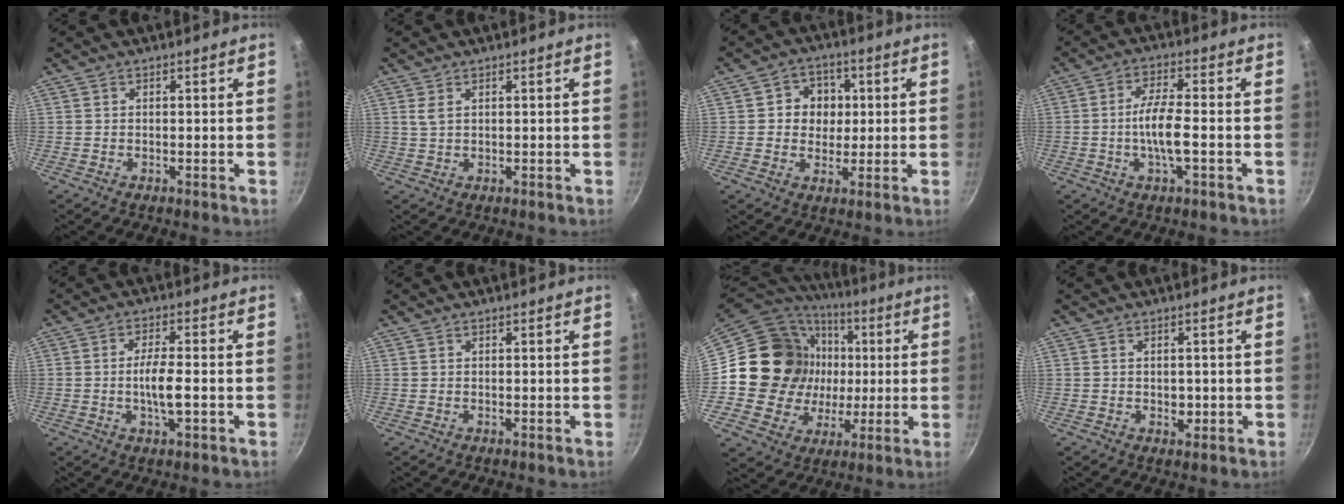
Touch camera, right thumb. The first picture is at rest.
{"total": 1.8, "force": [0.7, 0.9, 1.4], "torque": [-0.027, -0.003, 0.016]}
{"total": 7.3, "force": [1.0, 6.6, 3.0], "torque": [-0.007, 0.001, 0.007]}
{"total": 7.3, "force": [-1.7, 2.2, 6.8], "torque": [-0.133, 0.018, -0.037]}
{"total": 5.9, "force": [-1.3, 1.8, 5.5], "torque": [-0.103, 0.012, -0.024]}
{"total": 0.0}
{"total": 21.8, "force": [1.3, 19.7, 9.4], "torque": [-0.156, 0.021, 0.033]}
{"total": 2.0, "force": [-0.2, 1.5, 1.4], "torque": [-0.017, -0.003, -0.001]}